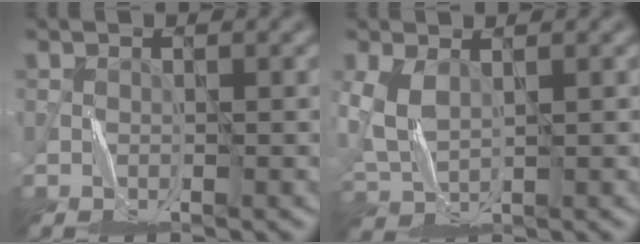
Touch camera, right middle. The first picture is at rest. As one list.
[{"total": 3.3, "force": [1.1, 1.8, 2.6], "torque": [-0.077, 0.002, 0.026]}]